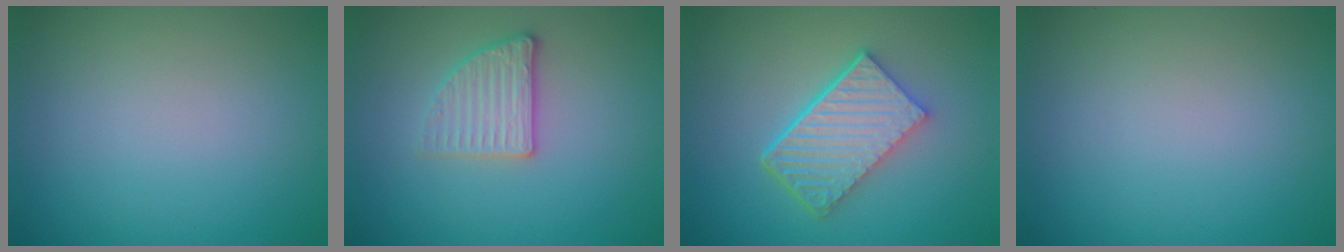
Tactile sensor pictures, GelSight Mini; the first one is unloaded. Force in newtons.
{"total": 2.6, "press": 2.4, "slide": 1.0}
{"total": 6.0, "press": 4.3, "slide": 4.1}
{"total": 0.0}